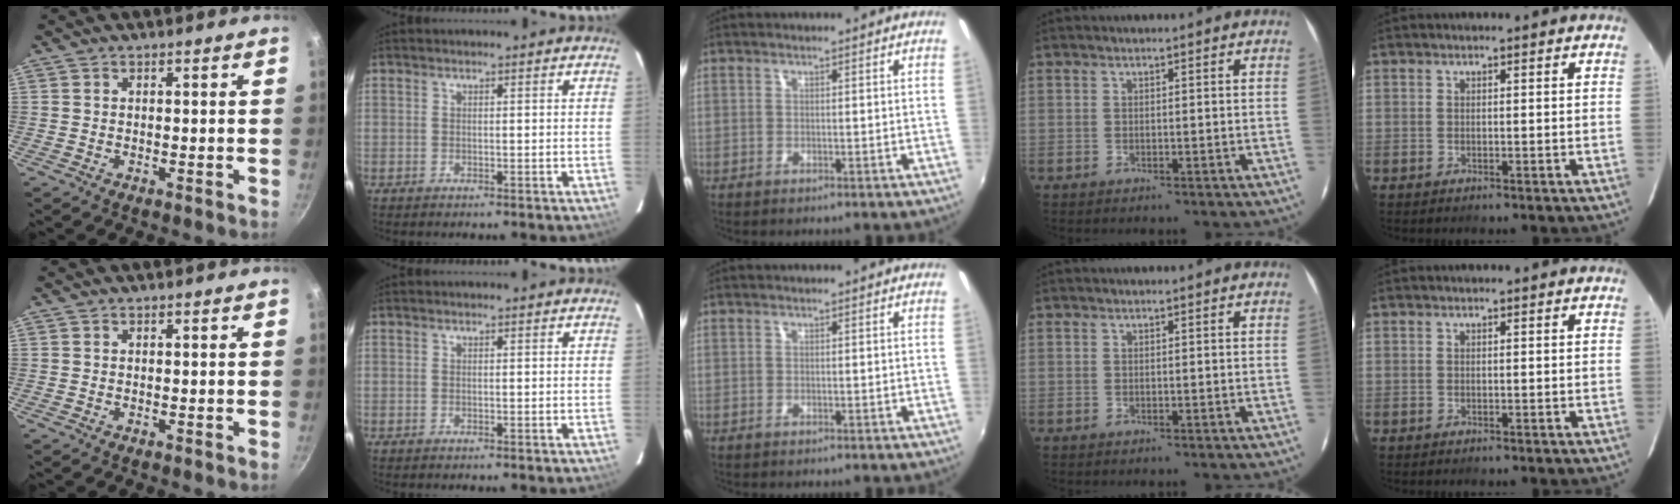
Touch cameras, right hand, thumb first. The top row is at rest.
{}